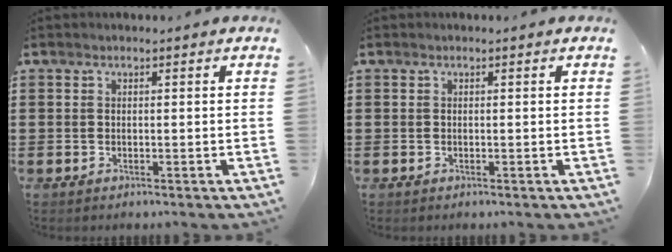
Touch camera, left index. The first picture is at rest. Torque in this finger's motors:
{"motor_torque": [-0.01, 0.00, 0.00, 0.00]}